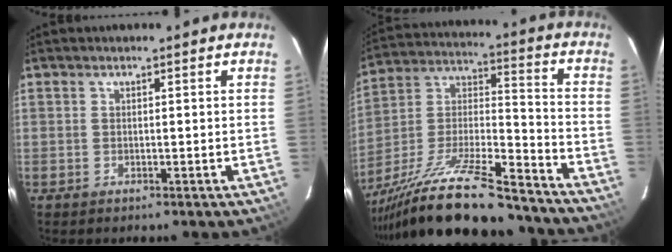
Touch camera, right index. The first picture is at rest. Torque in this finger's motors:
{"motor_torque": [1.31, -0.83, 1.05, 0.21]}